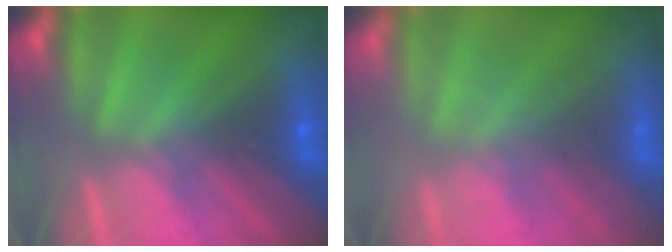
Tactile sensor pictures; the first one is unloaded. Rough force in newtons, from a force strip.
{"total": 1.7}